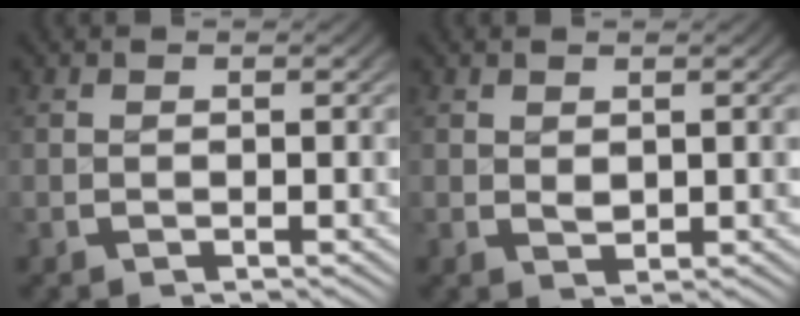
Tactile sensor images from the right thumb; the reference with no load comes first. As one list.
[{"total": 0.8, "force": [0.5, 0.6, 0.3], "torque": [-0.001, -0.005, 0.016]}]